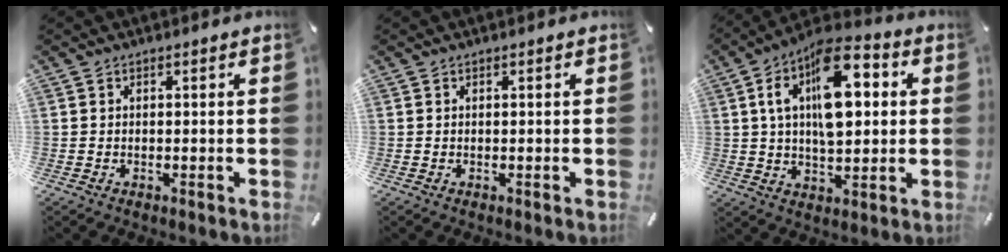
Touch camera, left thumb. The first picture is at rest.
{"total": 0.0}
{"total": 18.3, "force": [5.7, 9.9, 14.3], "torque": [-0.231, -0.012, 0.094]}